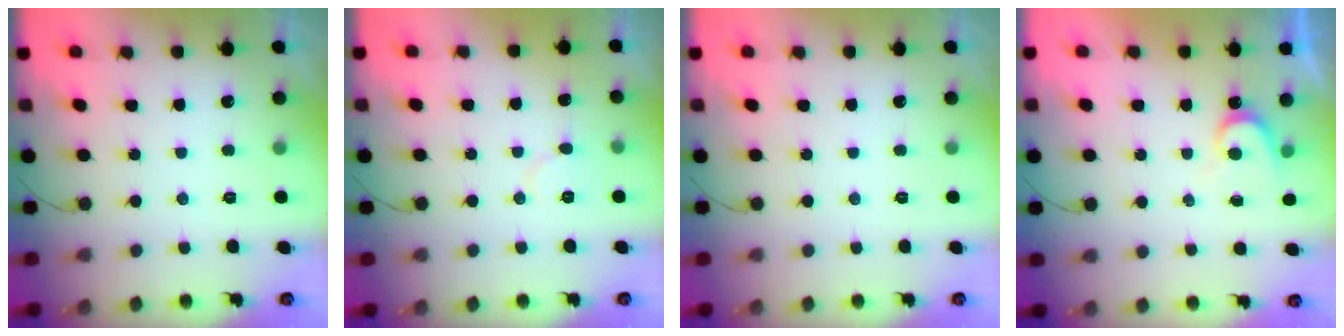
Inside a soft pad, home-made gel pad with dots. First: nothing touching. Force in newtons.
{"total": 4.7, "press": 4.6, "slide": 0.4}
{"total": 0.0}
{"total": 4.8, "press": 4.8, "slide": 0.7}